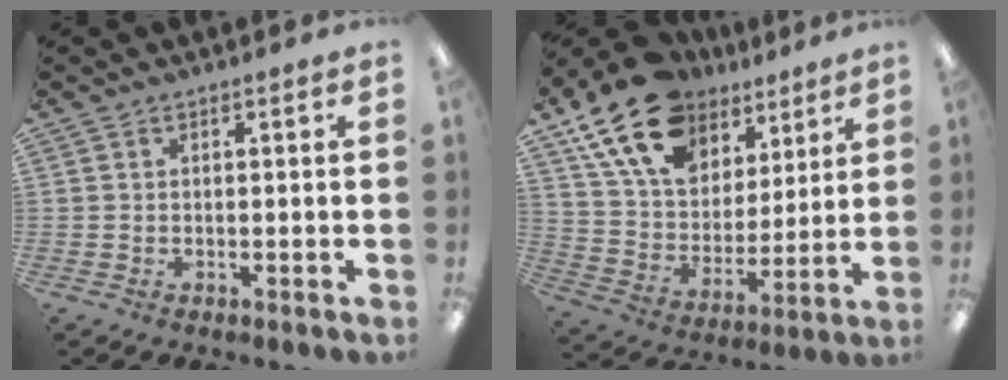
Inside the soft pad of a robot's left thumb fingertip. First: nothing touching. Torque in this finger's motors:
{"motor_torque": [1.73, 1.85, 1.40, -1.37, 0.30]}